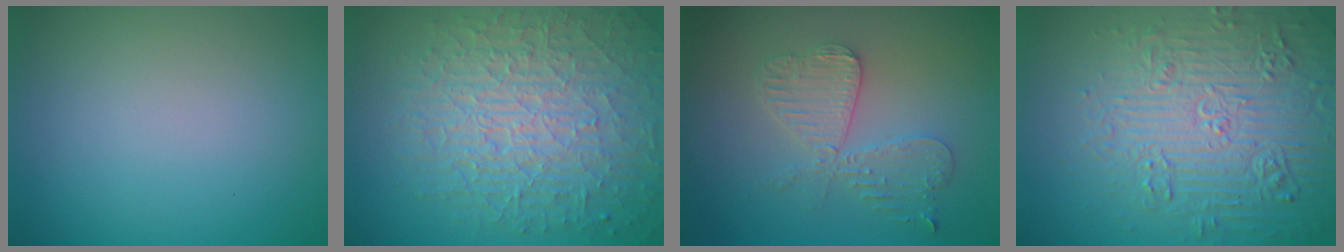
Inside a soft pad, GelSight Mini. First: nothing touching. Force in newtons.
{"total": 10.2, "press": 6.8, "slide": 7.6}
{"total": 4.3, "press": 3.7, "slide": 2.2}
{"total": 8.1, "press": 7.8, "slide": 1.9}